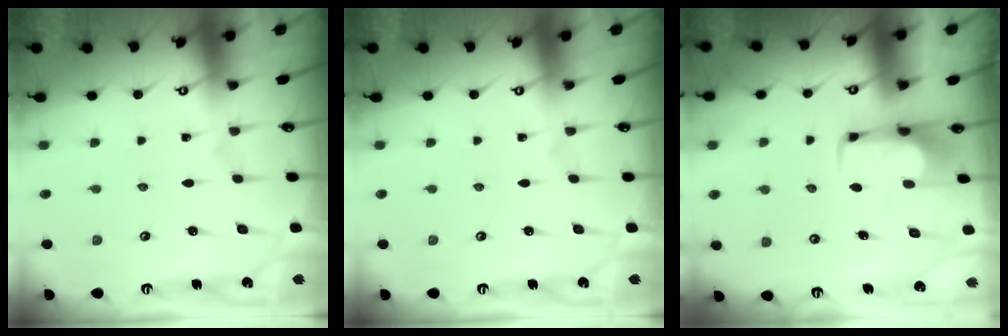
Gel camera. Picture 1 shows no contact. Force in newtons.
{"total": 0.0}
{"total": 2.1, "press": 2.0, "slide": 0.4}